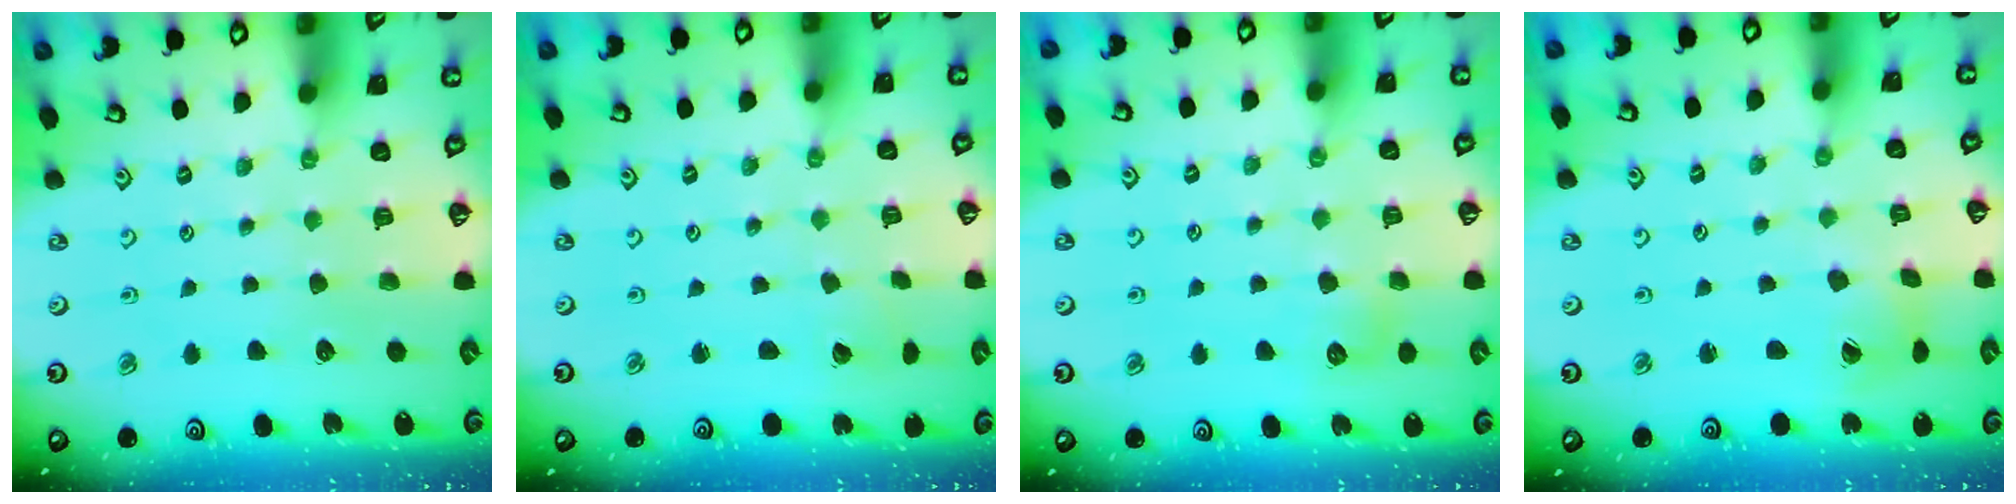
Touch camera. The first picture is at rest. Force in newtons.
{"total": 1.4, "press": 1.4, "slide": 0.0}
{"total": 7.0, "press": 6.9, "slide": 1.0}
{"total": 4.5, "press": 4.5, "slide": 0.4}